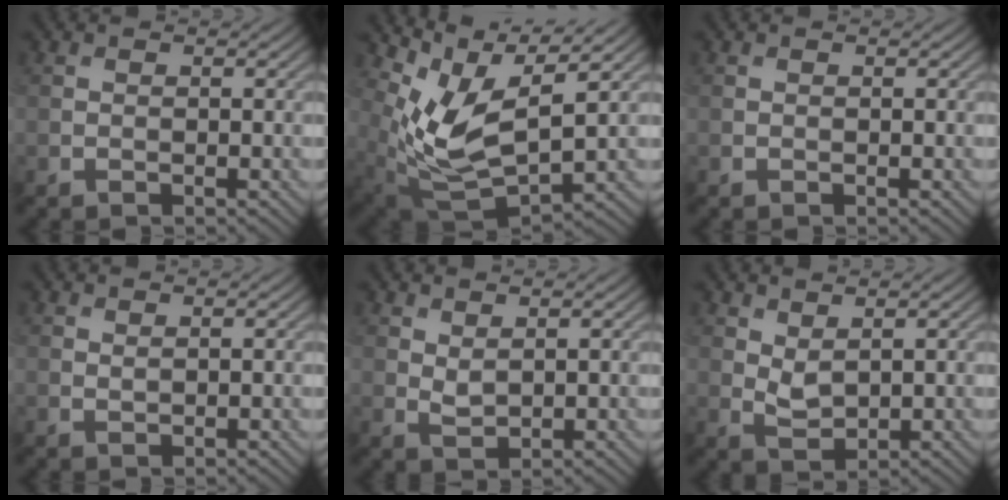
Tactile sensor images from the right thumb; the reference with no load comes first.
{"total": 9.7, "force": [4.0, 4.1, 7.8], "torque": [-0.181, -0.004, 0.083]}
{"total": 0.0}
{"total": 0.5, "force": [0.5, 0.1, 0.3], "torque": [-0.007, -0.002, 0.010]}
{"total": 1.8, "force": [1.2, 0.7, 1.1], "torque": [-0.029, -0.005, 0.027]}
{"total": 2.6, "force": [1.4, 1.3, 1.7], "torque": [-0.043, -0.005, 0.033]}